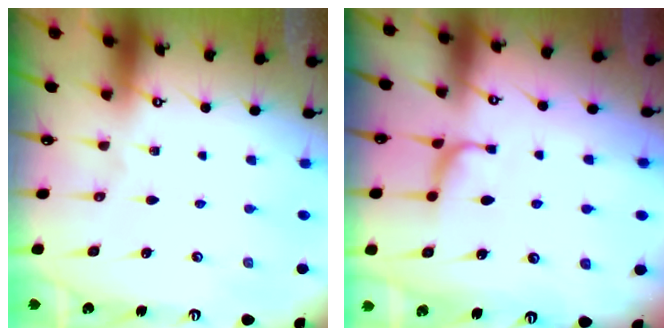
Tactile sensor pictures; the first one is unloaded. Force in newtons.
{"total": 1.5, "press": 1.3, "slide": 0.6}